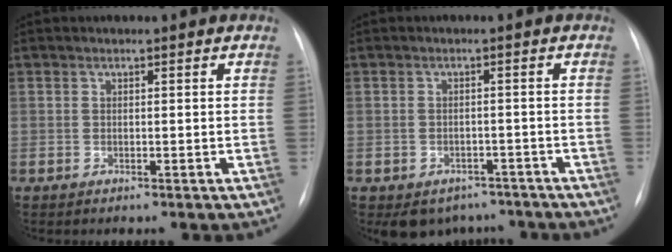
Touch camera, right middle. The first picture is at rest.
{"total": 6.3, "force": [-5.0, 3.8, 0.9], "torque": [0.002, 0.013, -0.061]}